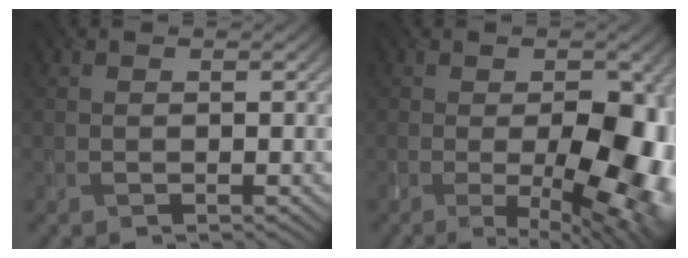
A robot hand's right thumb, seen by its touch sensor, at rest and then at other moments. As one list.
[{"total": 13.5, "force": [-2.4, 5.6, 12.0], "torque": [-0.142, -0.022, -0.012]}]